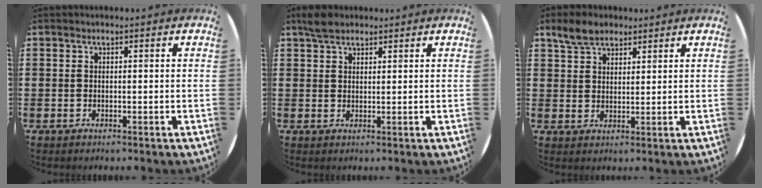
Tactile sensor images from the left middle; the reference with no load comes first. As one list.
[{"total": 2.9, "force": [2.5, 1.2, 1.1], "torque": [-0.018, 0.004, 0.045]}, {"total": 4.5, "force": [3.8, 2.1, 1.4], "torque": [-0.029, 0.000, 0.071]}]